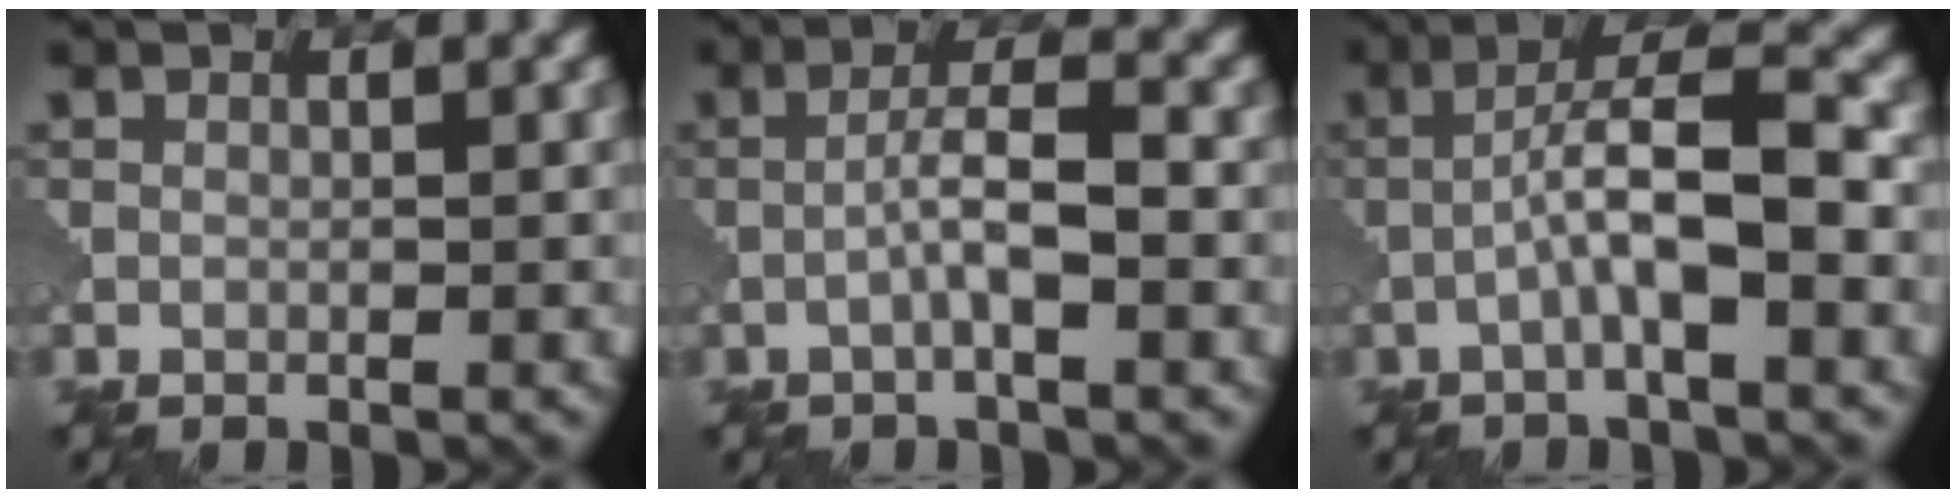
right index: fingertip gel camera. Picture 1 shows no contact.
{"total": 3.5, "force": [-0.9, 0.5, 3.4], "torque": [-0.060, 0.010, -0.023]}
{"total": 6.0, "force": [-1.4, 1.1, 5.7], "torque": [-0.102, 0.020, -0.031]}